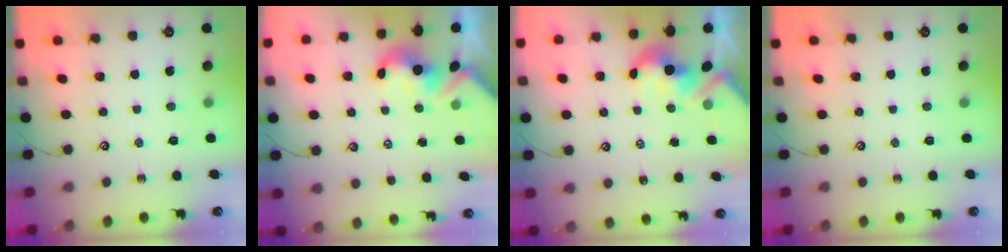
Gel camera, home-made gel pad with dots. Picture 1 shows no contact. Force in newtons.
{"total": 1.8, "press": 1.7, "slide": 0.6}
{"total": 3.8, "press": 3.8, "slide": 0.7}
{"total": 0.0}